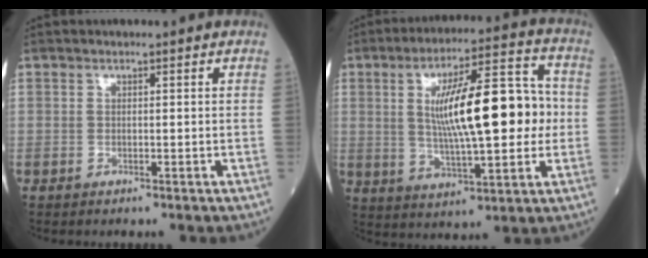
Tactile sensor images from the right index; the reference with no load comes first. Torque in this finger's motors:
{"motor_torque": [0.65, 0.01, 0.48, 0.21]}